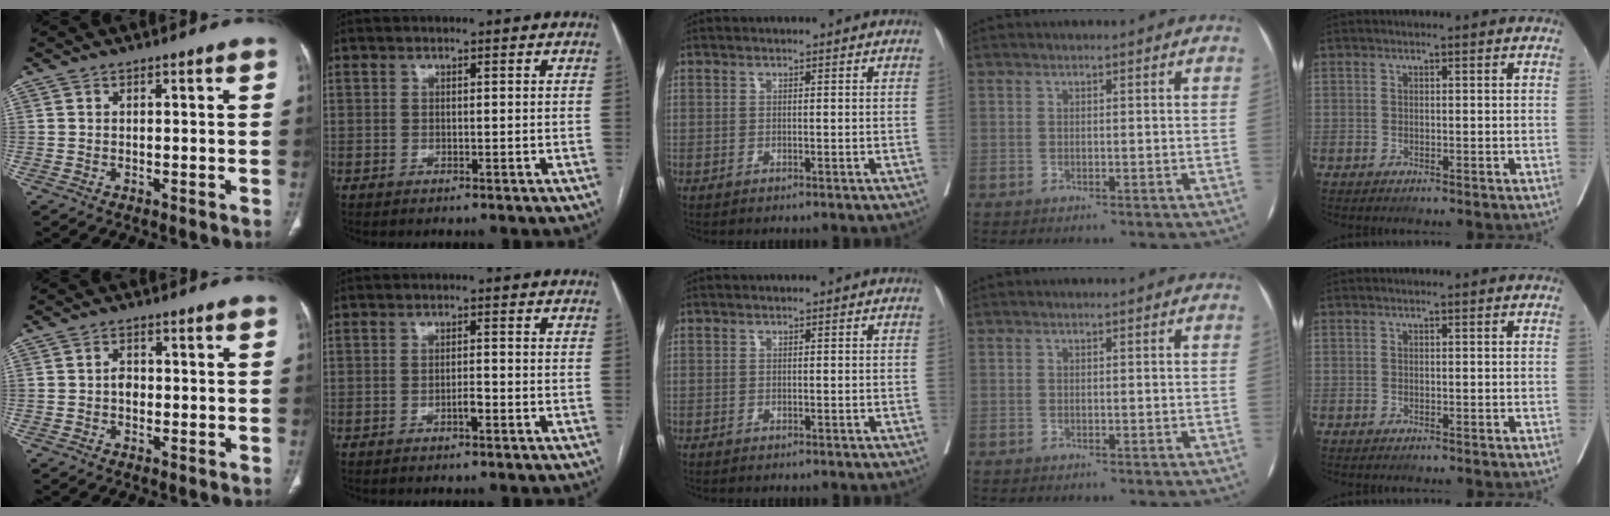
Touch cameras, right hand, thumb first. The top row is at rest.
{"thumb": {"total": 2.0, "force": [-0.3, 1.5, 1.3], "torque": [-0.011, 0.006, -0.009]}, "index": {"total": 1.7, "force": [-0.8, 0.4, 1.5], "torque": [-0.026, 0.001, -0.013]}}